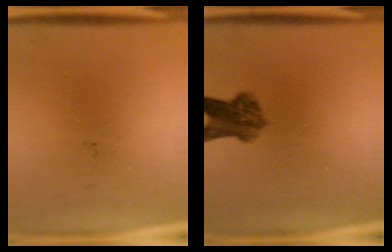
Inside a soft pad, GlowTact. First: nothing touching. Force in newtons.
{"total": 6.0}